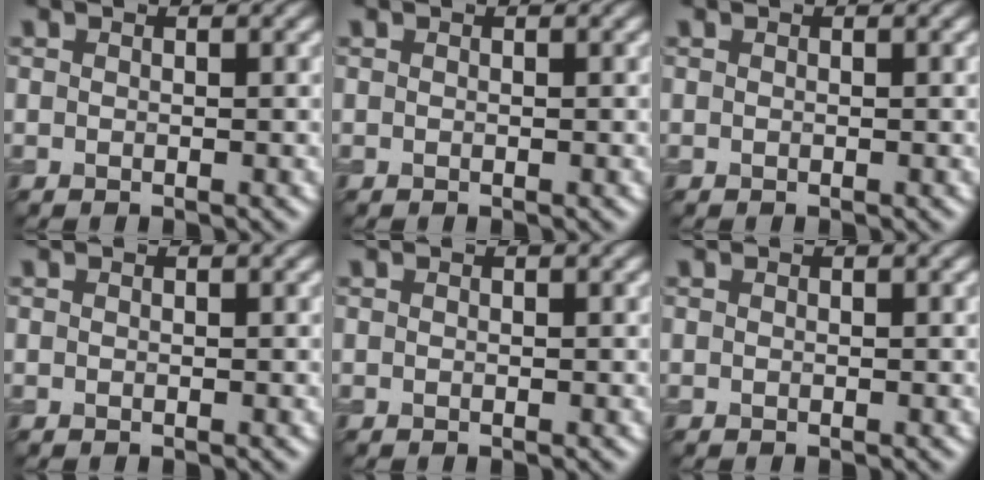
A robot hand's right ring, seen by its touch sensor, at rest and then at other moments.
{"total": 0.0}
{"total": 0.0}
{"total": 0.0}
{"total": 0.0}
{"total": 0.0}